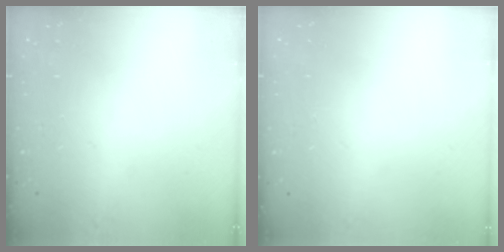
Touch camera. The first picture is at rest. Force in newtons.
{"total": 0.0}